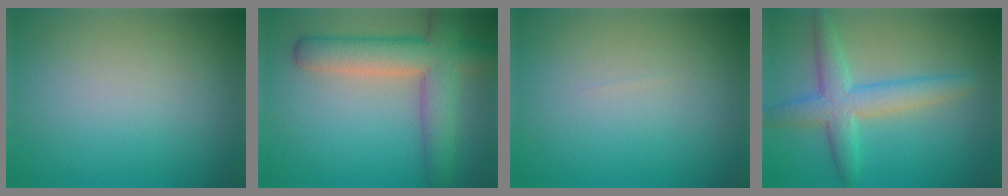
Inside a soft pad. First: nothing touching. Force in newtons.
{"total": 7.0, "press": 7.0, "slide": 0.4}
{"total": 0.0}
{"total": 4.6, "press": 4.6, "slide": 0.1}